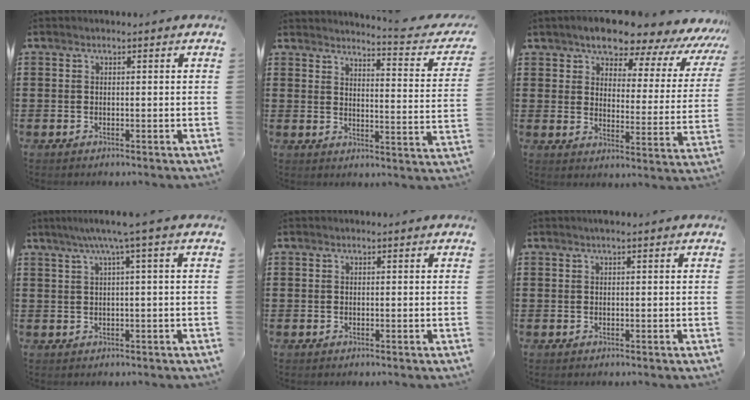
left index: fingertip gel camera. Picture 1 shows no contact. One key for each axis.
{"total": 4.1, "fx": 3.7, "fy": -0.6, "fz": 1.6, "tx": -0.035, "ty": -0.033, "tz": 0.054}
{"total": 7.6, "fx": 6.8, "fy": 1.8, "fz": 2.8, "tx": -0.064, "ty": -0.046, "tz": 0.113}
{"total": 3.7, "fx": 1.1, "fy": -0.5, "fz": 3.5, "tx": -0.068, "ty": -0.004, "tz": 0.014}
{"total": 0.0}
{"total": 0.6, "fx": 0.2, "fy": -0.1, "fz": 0.6, "tx": -0.009, "ty": -0.001, "tz": 0.005}